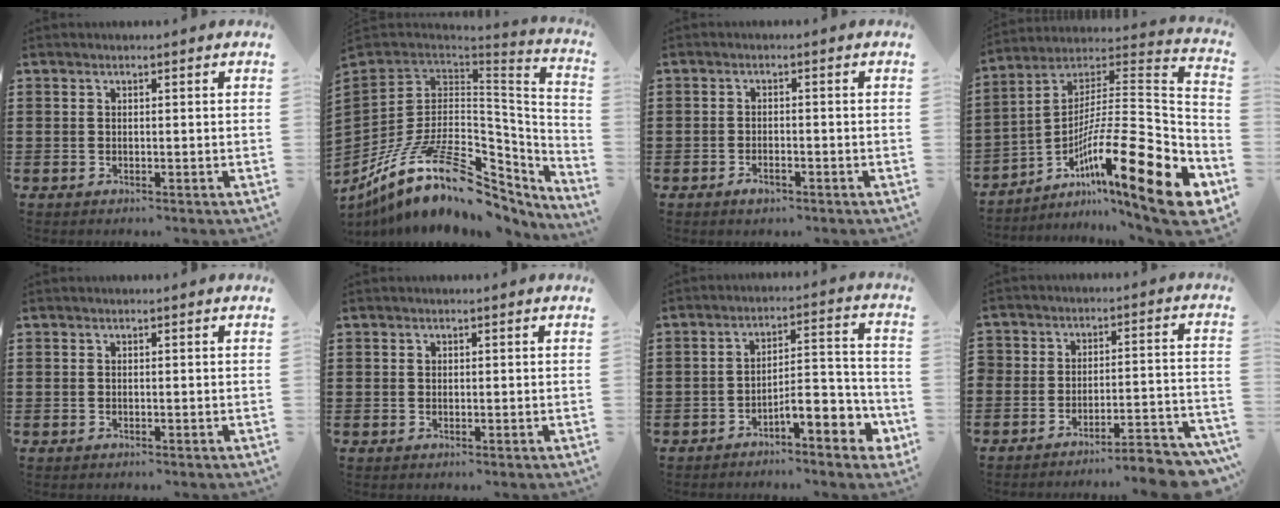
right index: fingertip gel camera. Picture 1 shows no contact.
{"total": 18.6, "force": [-8.5, 9.4, 13.7], "torque": [-0.297, 0.023, -0.147]}
{"total": 1.8, "force": [-1.2, 0.8, 1.0], "torque": [-0.021, 0.000, -0.023]}
{"total": 18.3, "force": [-9.2, 3.0, 15.6], "torque": [-0.244, -0.013, -0.168]}
{"total": 0.0}
{"total": 0.6, "force": [0.2, 0.5, 0.3], "torque": [-0.007, 0.001, 0.004]}
{"total": 6.6, "force": [-4.3, 1.7, 4.7], "torque": [-0.063, -0.014, -0.084]}
{"total": 5.2, "force": [-5.2, 0.2, 0.7], "torque": [-0.008, -0.001, -0.107]}